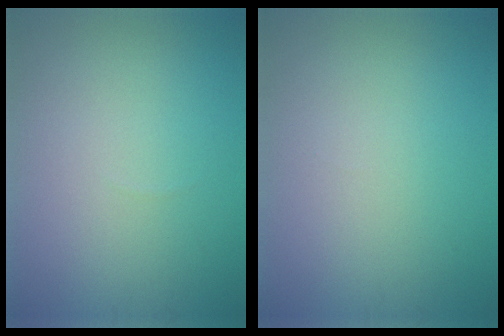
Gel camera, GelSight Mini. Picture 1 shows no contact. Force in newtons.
{"total": 0.0}